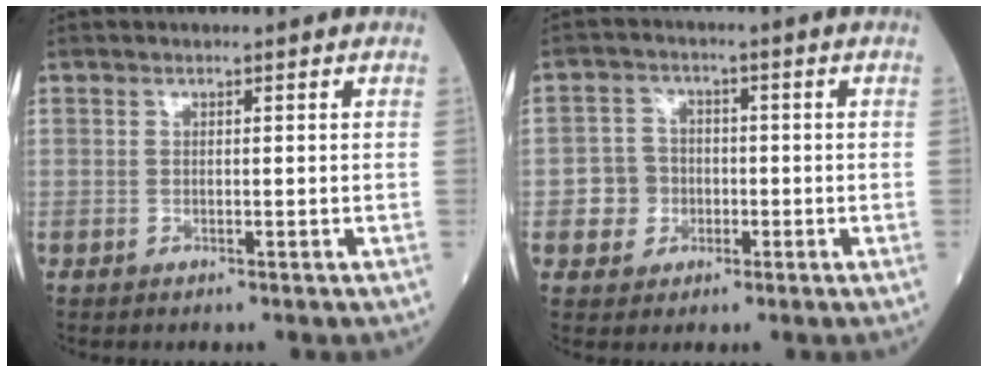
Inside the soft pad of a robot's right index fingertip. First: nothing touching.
{"total": 4.6, "force": [-1.1, 4.4, 1.0], "torque": [-0.018, 0.013, -0.017]}